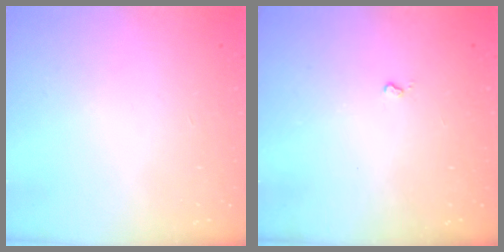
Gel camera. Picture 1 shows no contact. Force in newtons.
{"total": 2.7, "press": 2.6, "slide": 0.4}